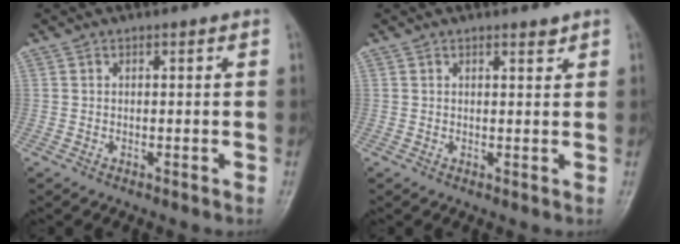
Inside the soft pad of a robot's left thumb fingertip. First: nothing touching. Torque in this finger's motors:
{"motor_torque": [-0.10, -0.11, -0.11, -0.09, -0.05]}